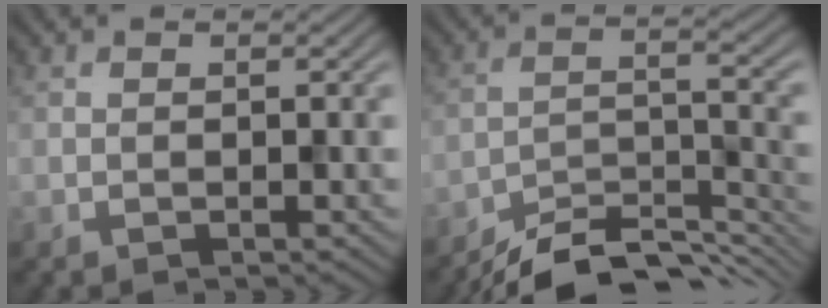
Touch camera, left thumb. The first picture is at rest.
{"total": 9.6, "force": [-8.3, 2.2, 4.4], "torque": [-0.078, -0.001, -0.141]}